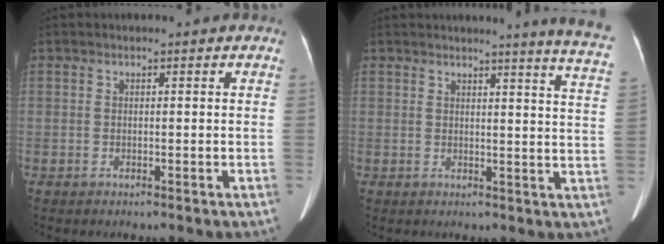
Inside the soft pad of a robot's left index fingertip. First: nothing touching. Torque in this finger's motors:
{"motor_torque": [-0.58, -1.18, 0.03, 0.10]}